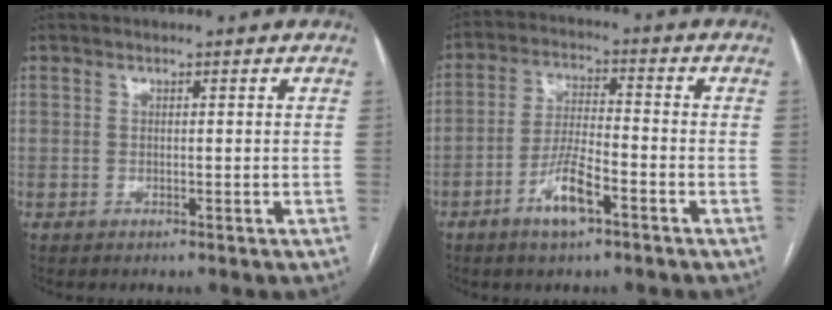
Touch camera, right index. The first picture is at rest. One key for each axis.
{"total": 7.3, "fx": -3.9, "fy": 1.5, "fz": 6.0, "tx": -0.121, "ty": 0.000, "tz": -0.071}